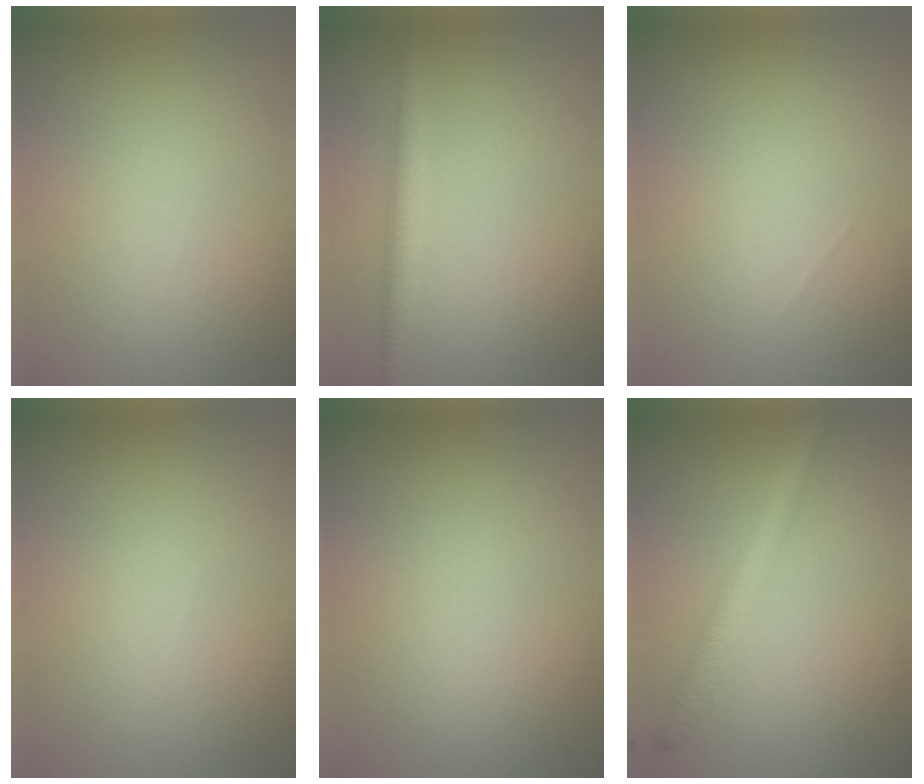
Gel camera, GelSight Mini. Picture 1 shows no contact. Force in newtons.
{"total": 2.4, "press": 2.4, "slide": 0.1}
{"total": 0.0}
{"total": 0.0}
{"total": 0.0}
{"total": 3.0, "press": 3.0, "slide": 0.0}